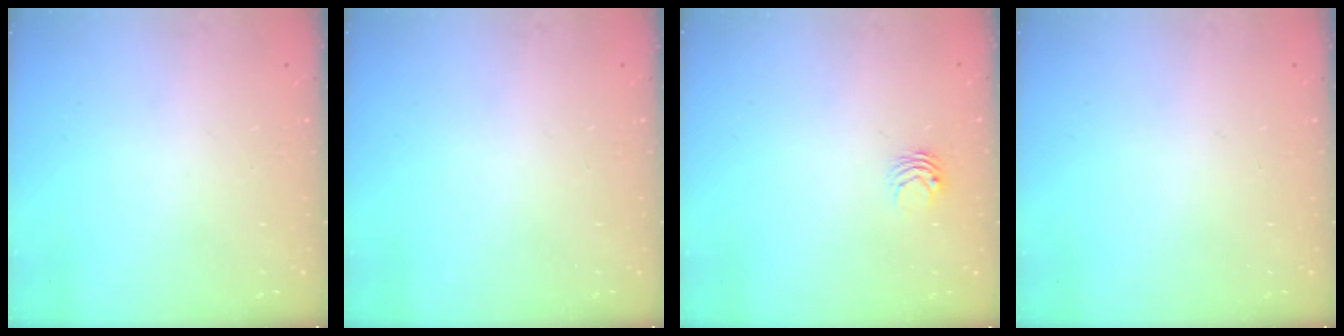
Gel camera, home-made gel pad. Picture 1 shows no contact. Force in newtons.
{"total": 0.0}
{"total": 3.0, "press": 3.0, "slide": 0.3}
{"total": 0.0}